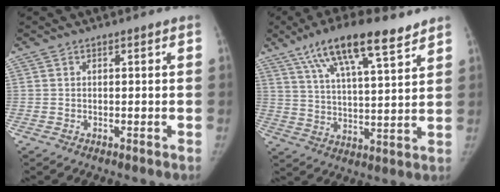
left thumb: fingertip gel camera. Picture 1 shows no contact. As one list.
[{"total": 16.2, "force": [10.5, 4.3, 11.5], "torque": [-0.175, -0.029, 0.184]}]